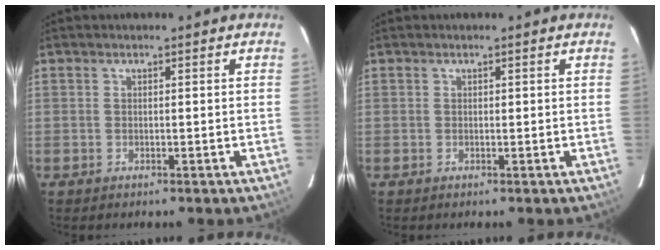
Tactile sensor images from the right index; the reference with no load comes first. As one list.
[{"total": 0.0}]